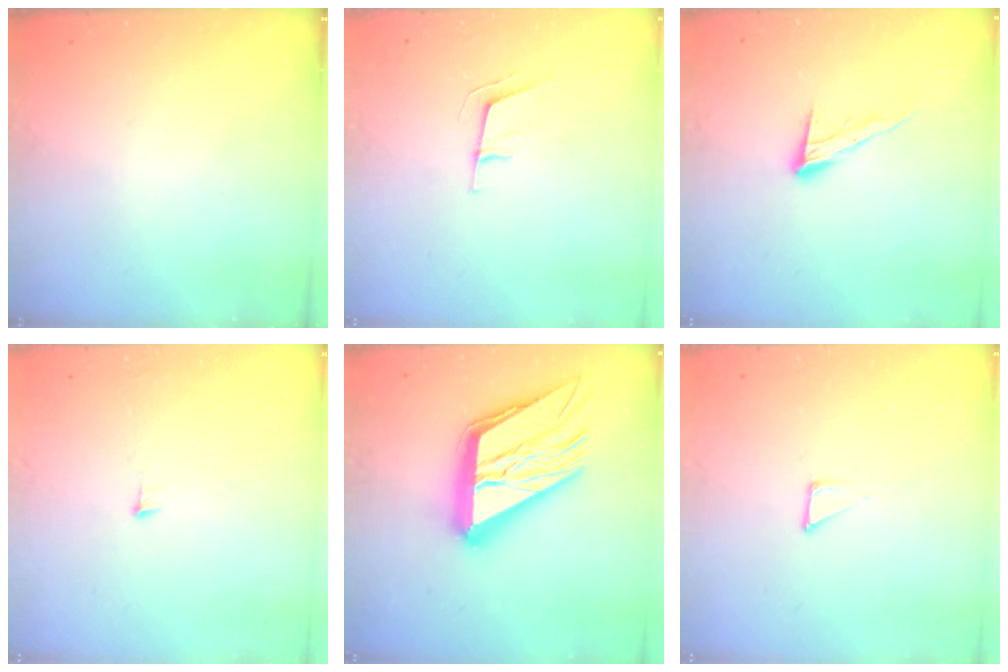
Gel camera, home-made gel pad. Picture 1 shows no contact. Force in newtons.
{"total": 6.1, "press": 5.5, "slide": 2.7}
{"total": 9.8, "press": 9.8, "slide": 0.6}
{"total": 4.5, "press": 4.5, "slide": 0.3}
{"total": 28.7, "press": 28.6, "slide": 3.0}
{"total": 2.7, "press": 2.7, "slide": 0.3}